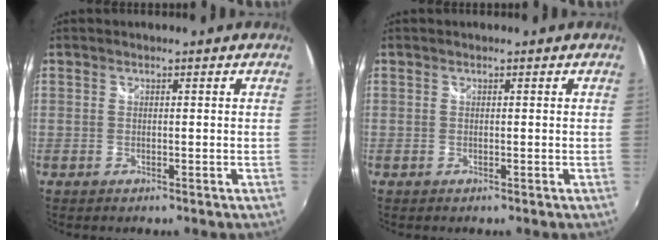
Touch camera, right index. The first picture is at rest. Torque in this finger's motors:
{"motor_torque": [-0.01, 0.02, 0.01, 0.01]}